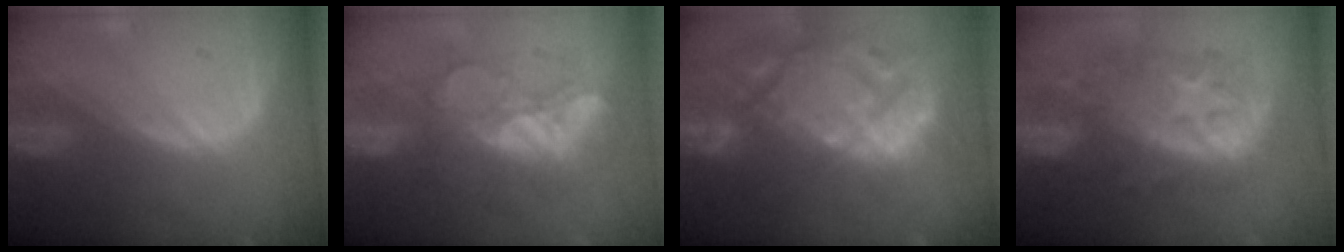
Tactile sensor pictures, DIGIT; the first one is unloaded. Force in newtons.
{"total": 9.7, "press": 8.5, "slide": 4.6}
{"total": 14.9, "press": 12.8, "slide": 7.7}
{"total": 9.9, "press": 9.9, "slide": 0.5}